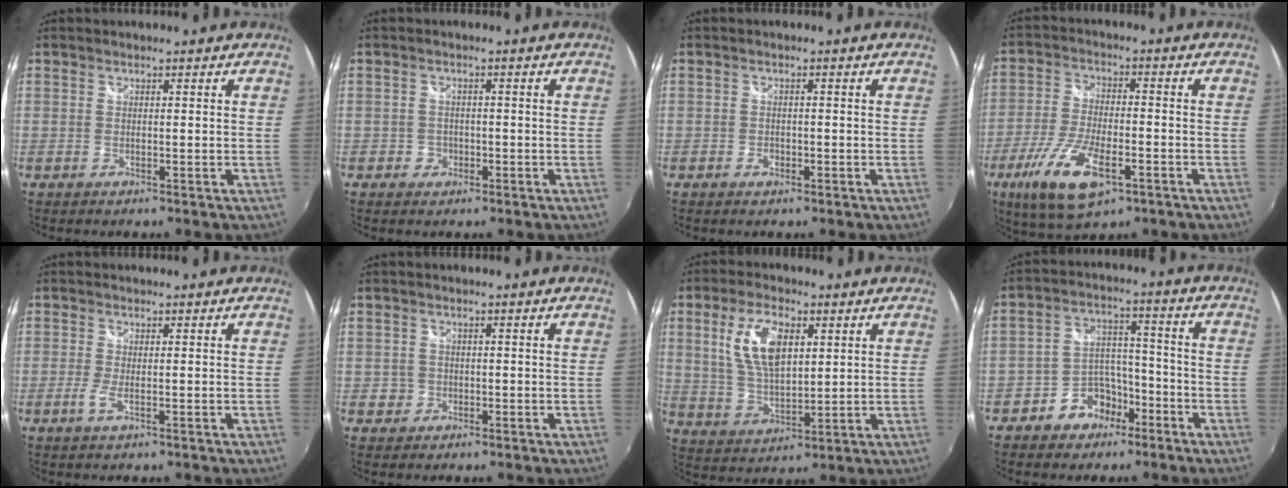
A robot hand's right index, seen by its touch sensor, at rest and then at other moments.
{"total": 2.7, "force": [-1.2, 2.3, 0.5], "torque": [-0.012, 0.002, -0.022]}
{"total": 1.7, "force": [-0.9, 1.3, 0.6], "torque": [-0.013, -0.001, -0.015]}
{"total": 14.1, "force": [-7.0, 5.2, 11.1], "torque": [-0.236, -0.030, -0.129]}
{"total": 2.1, "force": [-0.6, 0.2, 2.0], "torque": [-0.043, -0.005, -0.013]}
{"total": 2.1, "force": [-0.4, 2.1, 0.1], "torque": [-0.002, 0.007, -0.003]}
{"total": 11.6, "force": [3.8, 5.6, 9.5], "torque": [-0.188, 0.007, 0.081]}
{"total": 8.3, "force": [-5.3, 5.7, 2.9], "torque": [-0.057, 0.034, -0.080]}